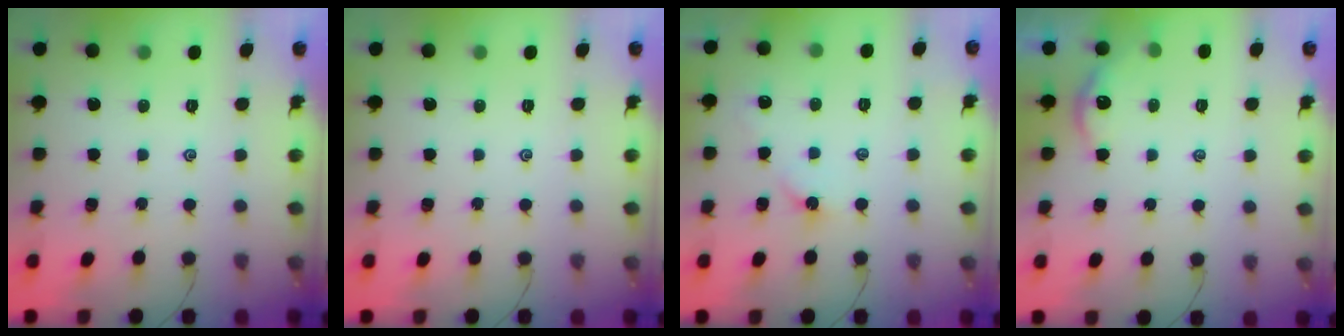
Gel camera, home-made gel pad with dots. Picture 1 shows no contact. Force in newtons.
{"total": 0.0}
{"total": 2.6, "press": 2.5, "slide": 0.5}
{"total": 5.1, "press": 5.1, "slide": 0.4}